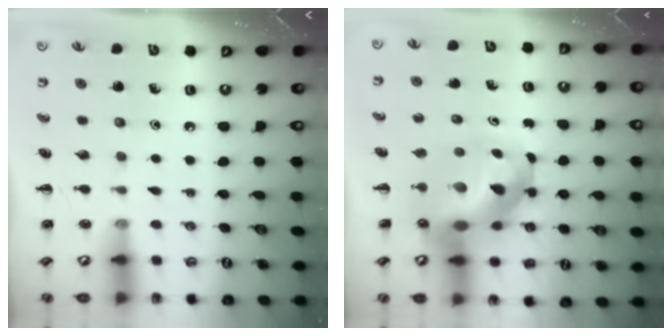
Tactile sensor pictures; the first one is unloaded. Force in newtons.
{"total": 13.8, "press": 13.3, "slide": 3.6}